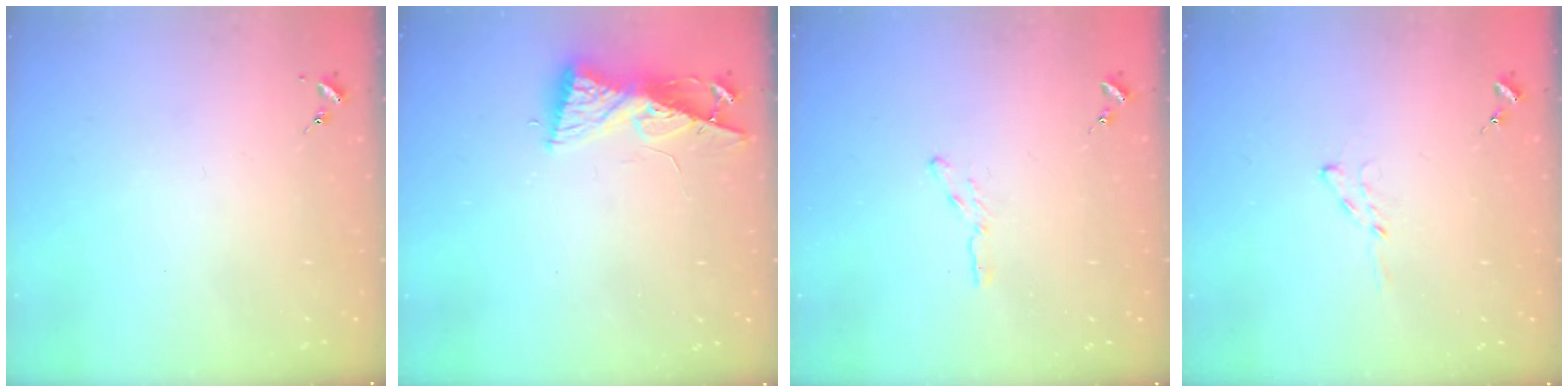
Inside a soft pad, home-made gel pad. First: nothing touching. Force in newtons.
{"total": 8.4, "press": 8.4, "slide": 0.8}
{"total": 3.1, "press": 3.1, "slide": 0.3}
{"total": 3.5, "press": 3.5, "slide": 0.4}